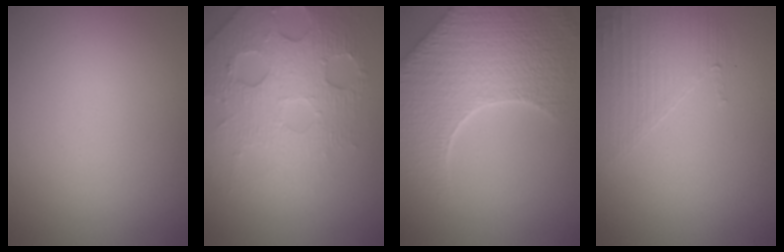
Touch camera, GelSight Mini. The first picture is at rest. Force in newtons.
{"total": 6.6, "press": 4.8, "slide": 4.5}
{"total": 9.0, "press": 6.3, "slide": 6.4}
{"total": 1.7, "press": 0.9, "slide": 1.4}